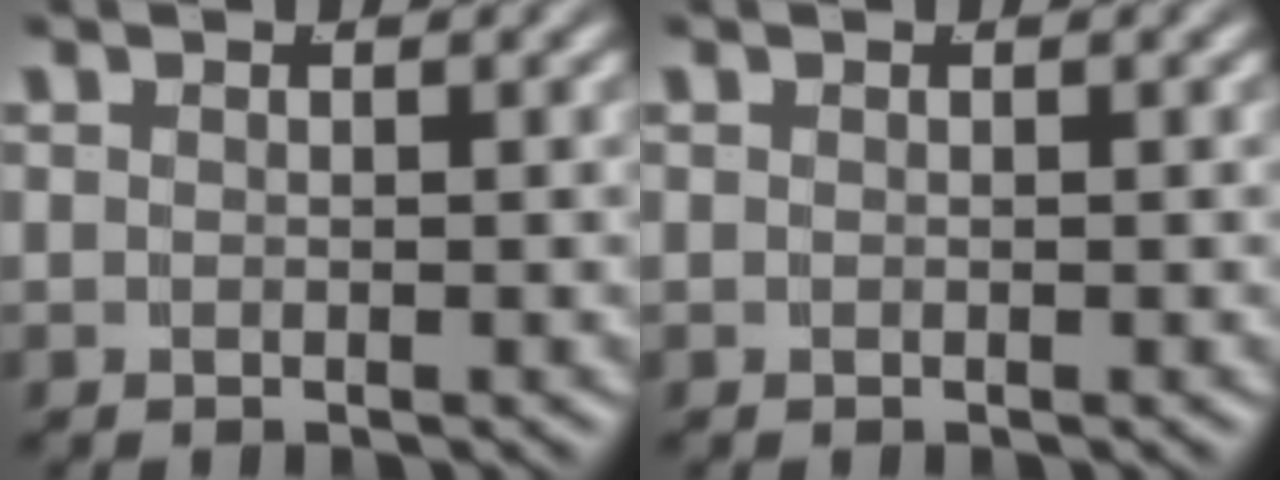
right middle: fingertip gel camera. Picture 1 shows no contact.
{"total": 0.0}